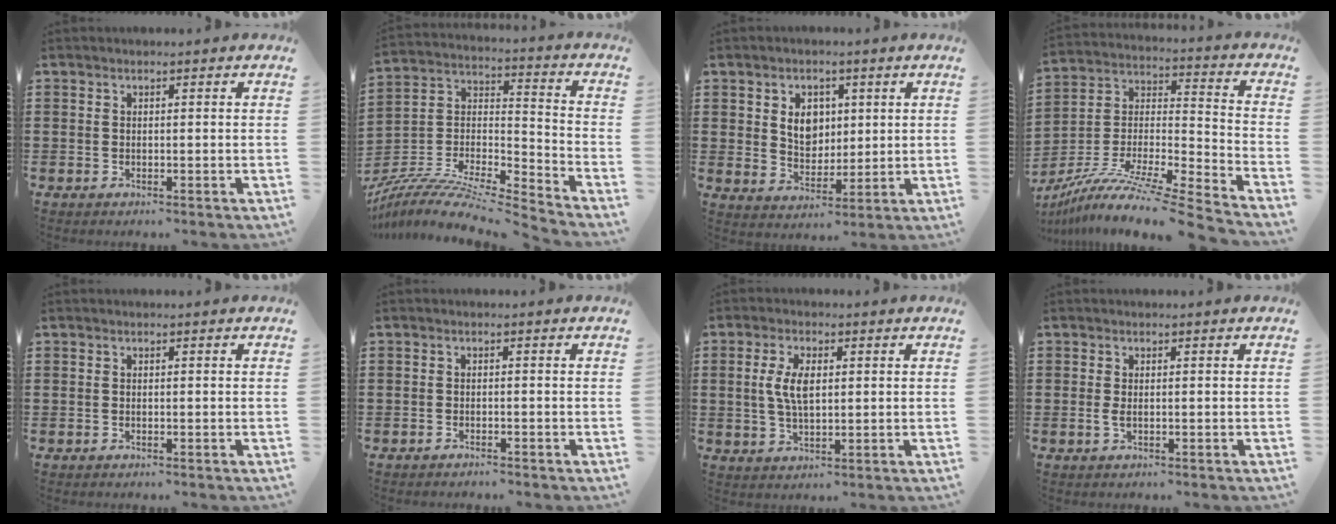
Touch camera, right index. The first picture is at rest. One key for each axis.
{"total": 8.2, "fx": -7.3, "fy": 1.4, "fz": 3.6, "tx": -0.073, "ty": 0.000, "tz": -0.150}
{"total": 5.5, "fx": 1.5, "fy": 4.3, "fz": 3.1, "tx": -0.061, "ty": 0.008, "tz": 0.020}
{"total": 11.3, "fx": -9.5, "fy": 0.3, "fz": 6.1, "tx": -0.110, "ty": 0.006, "tz": -0.187}
{"total": 0.0}
{"total": 0.8, "fx": -0.8, "fy": 0.1, "fz": 0.0, "tx": -0.002, "ty": 0.002, "tz": -0.016}
{"total": 5.6, "fx": 0.7, "fy": 2.4, "fz": 4.9, "tx": -0.115, "ty": 0.004, "tz": 0.006}
{"total": 1.1, "fx": 0.0, "fy": 0.4, "fz": 1.0, "tx": -0.027, "ty": -0.002, "tz": -0.003}